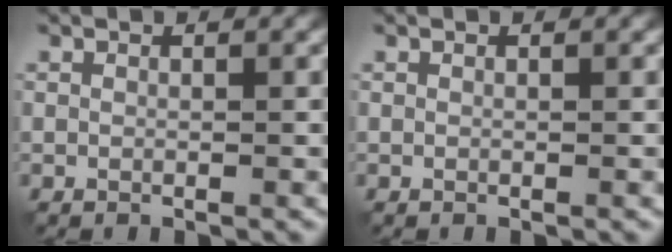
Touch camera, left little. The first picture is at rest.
{"total": 0.0}